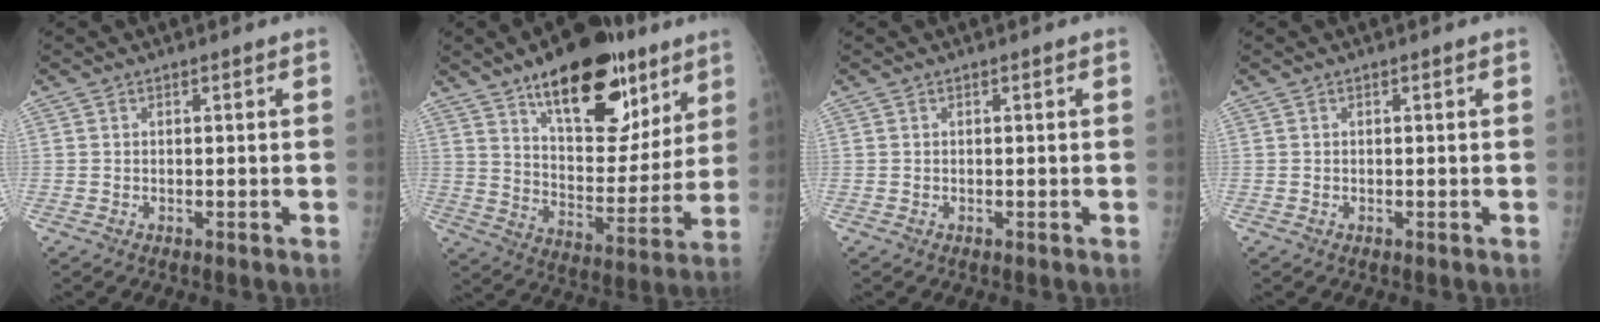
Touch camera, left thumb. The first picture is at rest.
{"total": 23.1, "force": [13.5, 10.8, 15.3], "torque": [-0.173, -0.056, 0.213]}
{"total": 0.0}
{"total": 0.0}